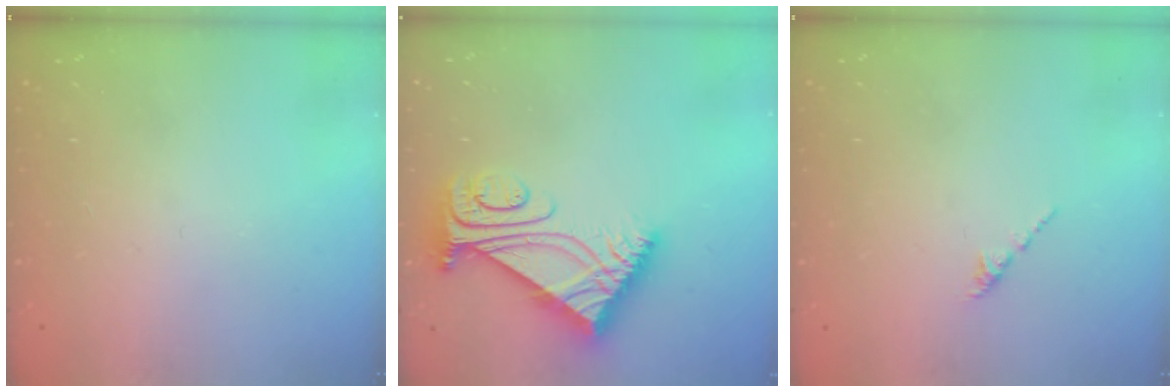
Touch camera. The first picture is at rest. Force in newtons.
{"total": 9.3, "press": 9.3, "slide": 1.0}
{"total": 1.6, "press": 1.5, "slide": 0.6}